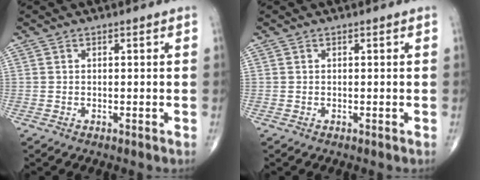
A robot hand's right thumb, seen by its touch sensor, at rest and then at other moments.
{"total": 0.0}